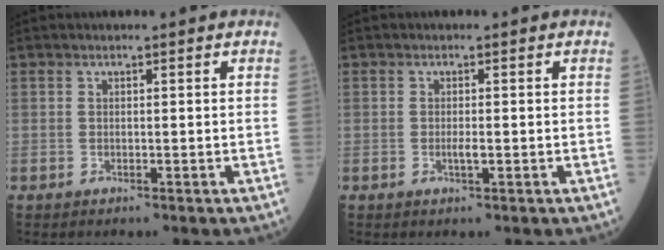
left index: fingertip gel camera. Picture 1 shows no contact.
{"total": 1.2, "force": [-0.3, 0.2, 1.2], "torque": [-0.023, -0.002, -0.004]}